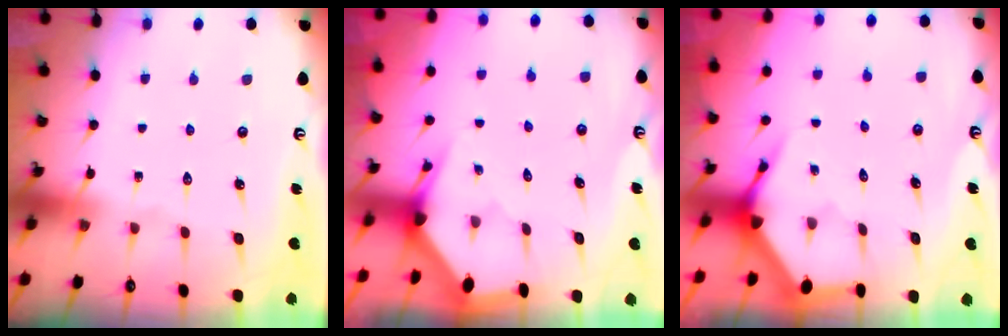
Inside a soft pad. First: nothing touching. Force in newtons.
{"total": 2.9, "press": 2.9, "slide": 0.1}
{"total": 3.8, "press": 3.8, "slide": 0.5}